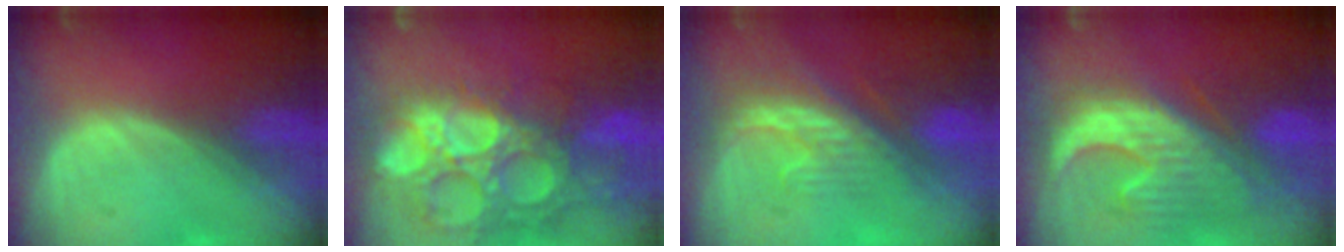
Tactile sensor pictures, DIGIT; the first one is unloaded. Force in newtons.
{"total": 15.6, "press": 13.0, "slide": 8.7}
{"total": 8.4, "press": 7.5, "slide": 3.7}
{"total": 11.1, "press": 10.7, "slide": 2.9}